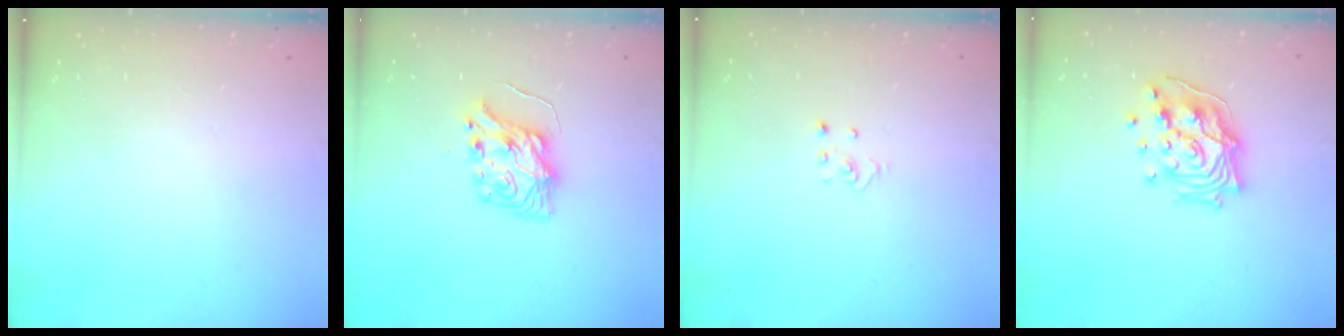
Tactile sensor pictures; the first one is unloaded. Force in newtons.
{"total": 8.1, "press": 8.0, "slide": 0.7}
{"total": 2.3, "press": 2.3, "slide": 0.2}
{"total": 15.3, "press": 15.1, "slide": 2.7}